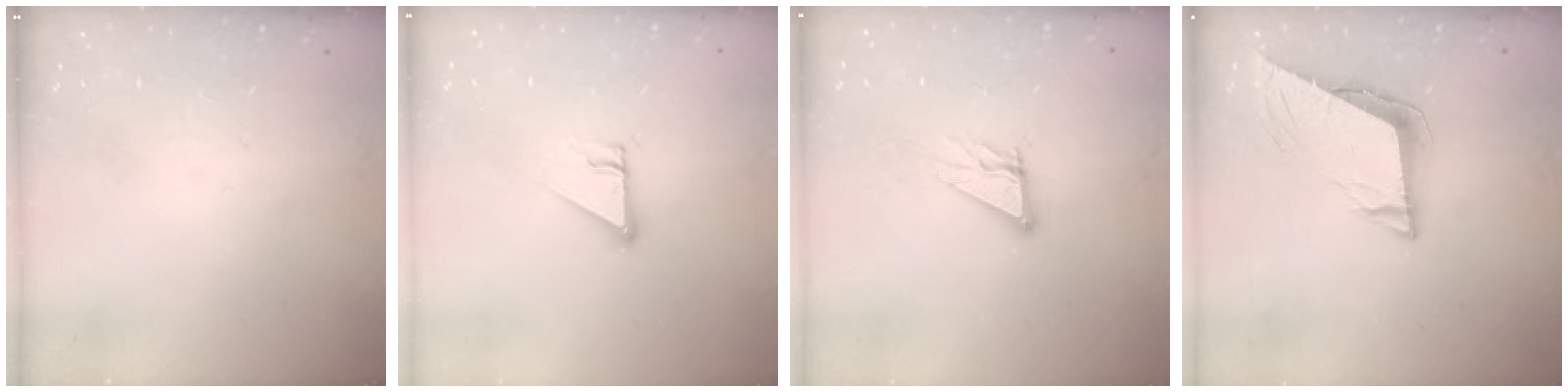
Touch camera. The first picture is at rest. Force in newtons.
{"total": 3.1, "press": 3.1, "slide": 0.1}
{"total": 8.0, "press": 8.0, "slide": 0.7}
{"total": 8.3, "press": 8.2, "slide": 0.4}